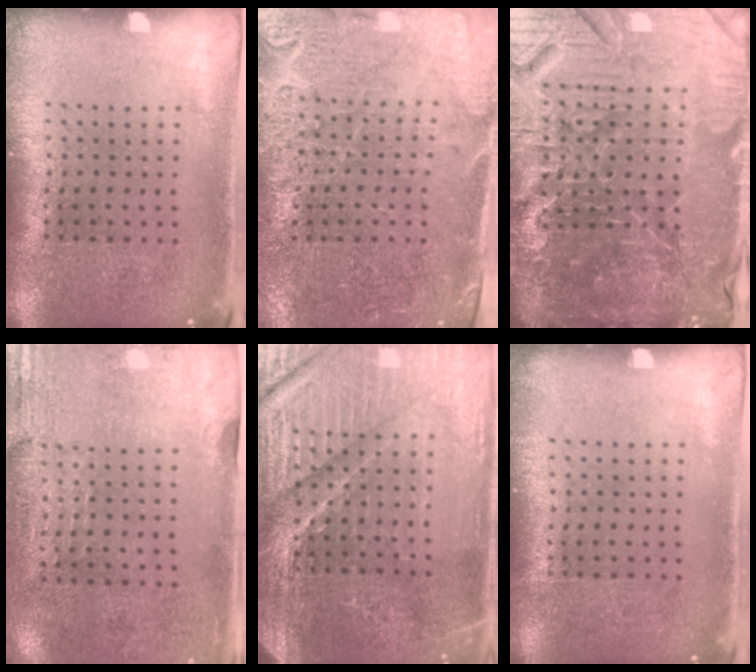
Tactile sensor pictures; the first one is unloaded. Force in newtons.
{"total": 3.3, "press": 3.1, "slide": 1.3}
{"total": 6.8, "press": 6.1, "slide": 3.0}
{"total": 2.9, "press": 2.5, "slide": 1.5}
{"total": 4.9, "press": 4.6, "slide": 1.5}
{"total": 0.0}